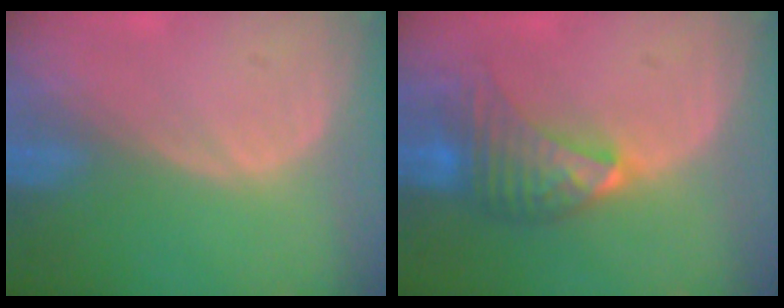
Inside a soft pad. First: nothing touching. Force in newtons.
{"total": 7.0, "press": 6.8, "slide": 1.4}